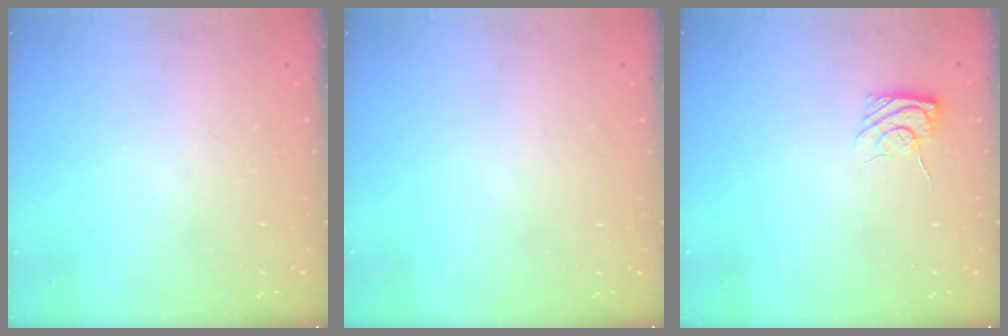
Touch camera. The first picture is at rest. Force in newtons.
{"total": 0.0}
{"total": 6.1, "press": 5.9, "slide": 1.6}